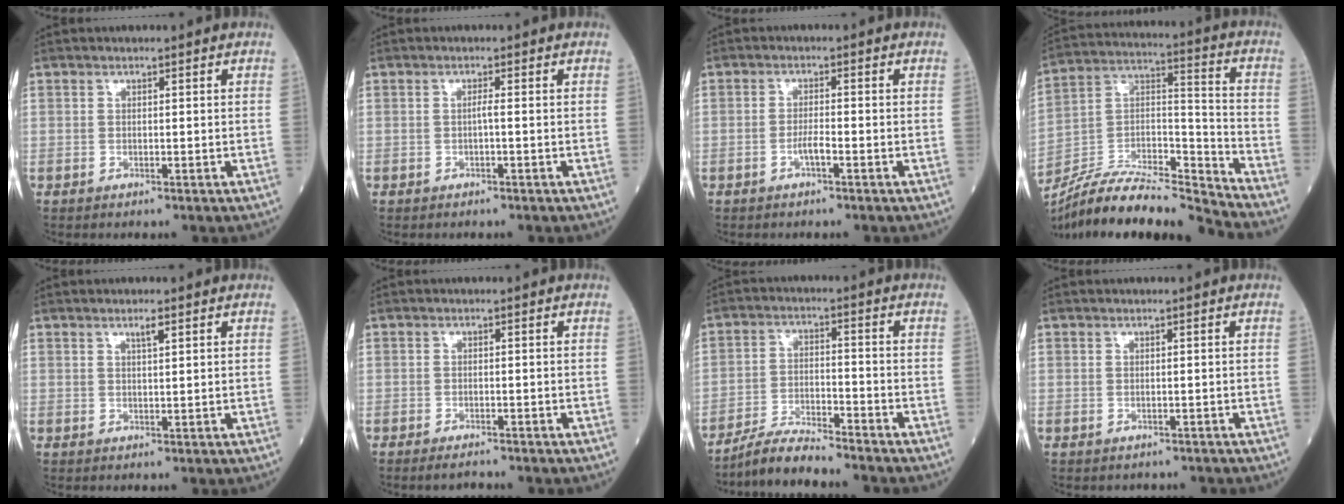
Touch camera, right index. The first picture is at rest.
{"total": 0.8, "force": [-0.3, -0.1, 0.7], "torque": [-0.011, 0.001, -0.007]}
{"total": 1.9, "force": [-1.0, 0.2, 1.6], "torque": [-0.029, 0.001, -0.021]}
{"total": 19.7, "force": [-18.4, 0.7, 7.2], "torque": [-0.135, 0.024, -0.324]}
{"total": 1.6, "force": [1.0, 0.1, 1.3], "torque": [-0.024, -0.001, 0.017]}
{"total": 2.1, "force": [-2.0, 0.3, 0.8], "torque": [-0.016, -0.005, -0.030]}
{"total": 7.2, "force": [-6.8, 0.0, 2.2], "torque": [-0.039, -0.013, -0.127]}
{"total": 2.2, "force": [-2.0, 1.0, 0.3], "torque": [-0.005, 0.000, -0.026]}